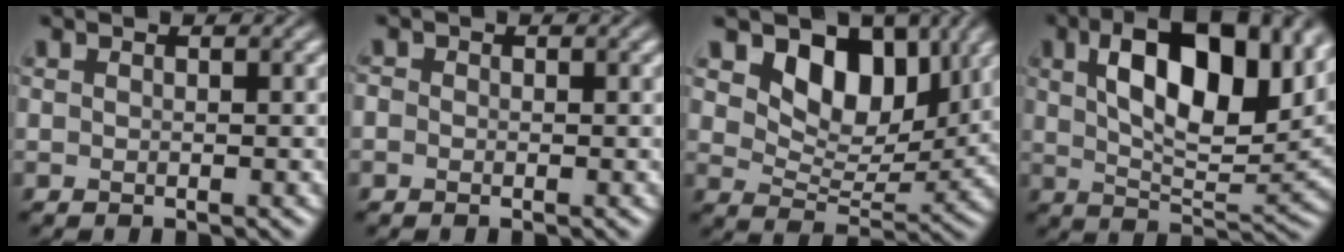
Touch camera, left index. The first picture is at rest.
{"total": 0.6, "force": [-0.3, 0.5, 0.1], "torque": [-0.001, -0.001, -0.007]}
{"total": 7.8, "force": [4.0, 4.8, 4.6], "torque": [-0.071, -0.016, 0.060]}
{"total": 12.2, "force": [4.6, 5.2, 10.0], "torque": [-0.148, 0.007, 0.075]}